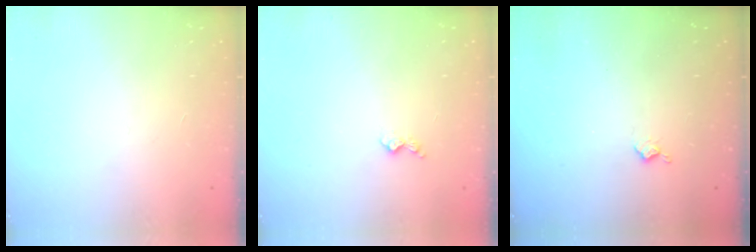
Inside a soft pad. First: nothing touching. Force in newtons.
{"total": 3.5, "press": 3.4, "slide": 0.6}
{"total": 4.1, "press": 4.0, "slide": 0.7}